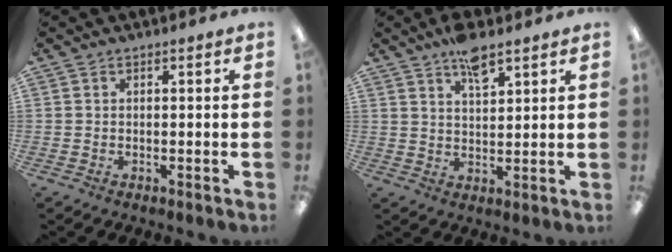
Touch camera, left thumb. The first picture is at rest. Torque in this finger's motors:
{"motor_torque": [2.89, 1.10, 0.69, -0.52, 0.02]}